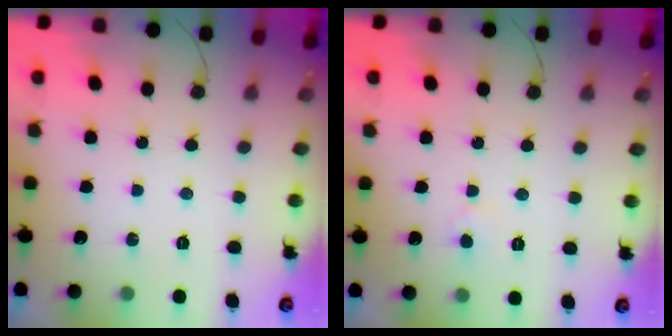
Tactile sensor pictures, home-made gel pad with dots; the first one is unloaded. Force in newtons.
{"total": 2.2, "press": 2.2, "slide": 0.2}